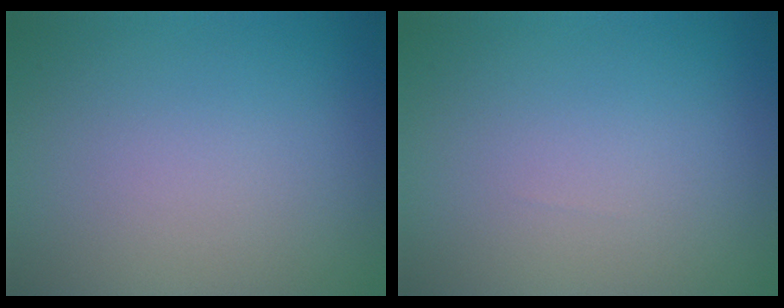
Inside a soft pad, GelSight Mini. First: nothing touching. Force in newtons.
{"total": 0.0}